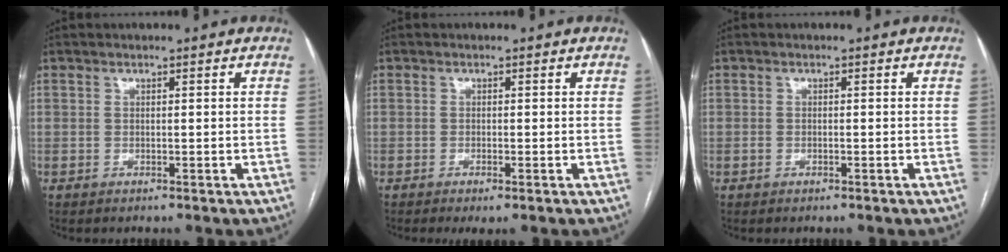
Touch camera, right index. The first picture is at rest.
{"total": 1.7, "force": [-1.0, 0.2, 1.4], "torque": [-0.020, -0.003, -0.012]}
{"total": 0.5, "force": [-0.2, 0.3, 0.4], "torque": [-0.010, 0.001, -0.003]}